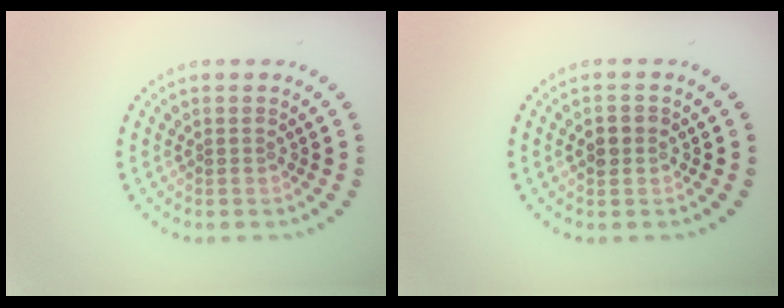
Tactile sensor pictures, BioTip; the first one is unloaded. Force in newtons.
{"total": 1.7, "press": 1.7, "slide": 0.1}